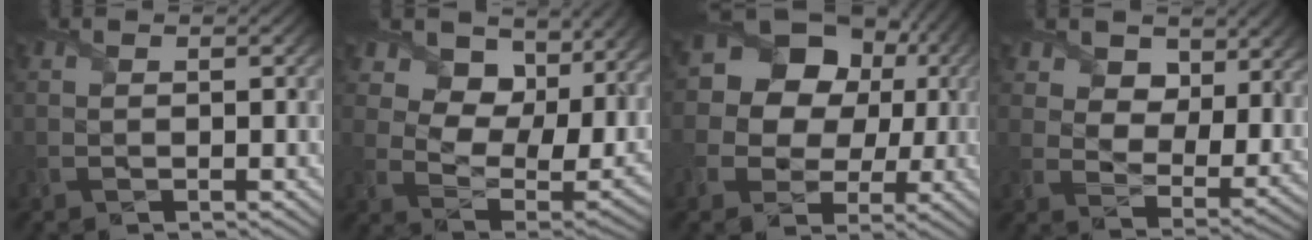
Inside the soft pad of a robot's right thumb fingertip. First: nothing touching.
{"total": 14.4, "force": [7.9, 8.9, 8.2], "torque": [-0.169, 0.003, 0.112]}
{"total": 13.6, "force": [3.2, 11.5, 6.4], "torque": [-0.161, 0.037, 0.051]}
{"total": 11.1, "force": [6.5, 6.9, 5.8], "torque": [-0.120, -0.018, 0.101]}